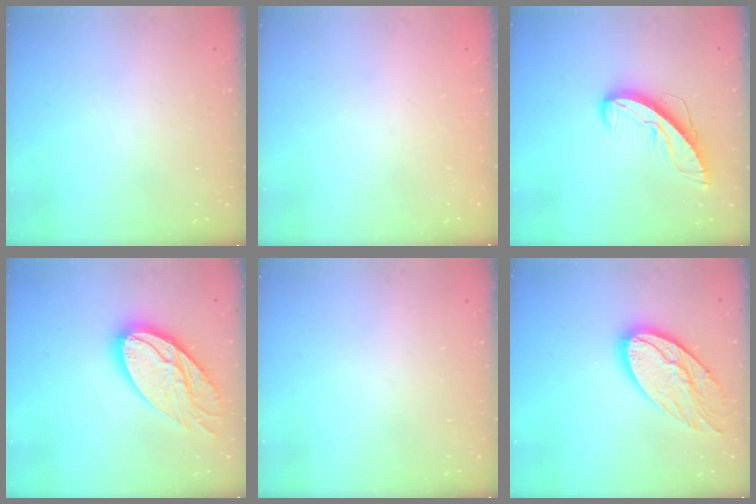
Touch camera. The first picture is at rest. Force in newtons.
{"total": 0.0}
{"total": 9.2, "press": 9.2, "slide": 0.9}
{"total": 20.5, "press": 20.5, "slide": 2.0}
{"total": 0.0}
{"total": 17.5, "press": 17.4, "slide": 1.5}